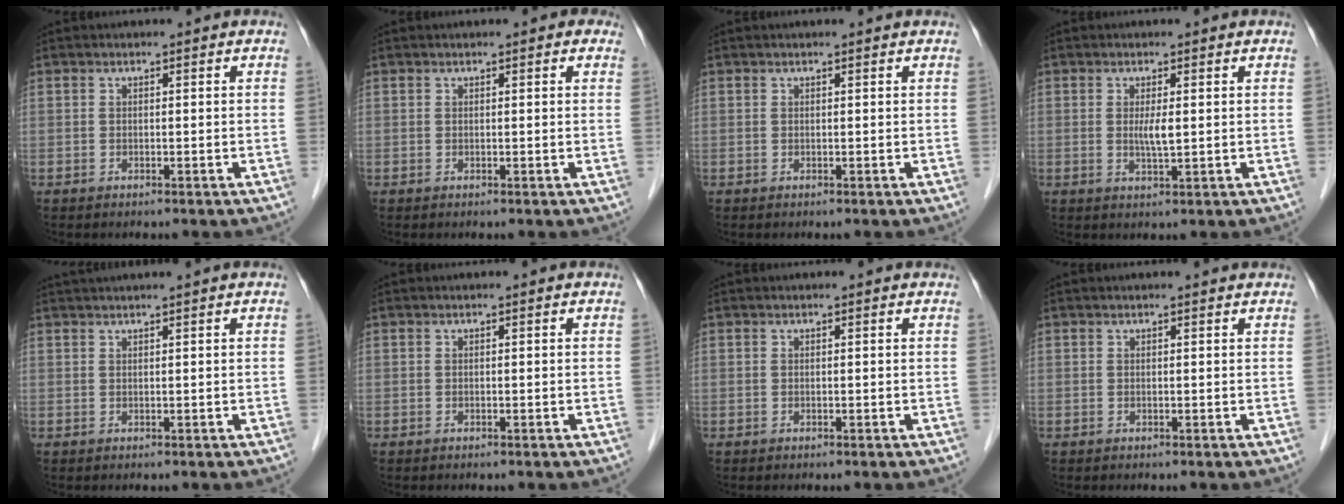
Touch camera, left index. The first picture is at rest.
{"total": 1.1, "force": [0.7, 0.5, 0.7], "torque": [-0.006, 0.003, 0.003]}
{"total": 0.8, "force": [0.7, 0.0, 0.2], "torque": [-0.007, 0.005, 0.010]}
{"total": 2.4, "force": [0.3, 0.3, 2.4], "torque": [-0.048, -0.004, 0.006]}
{"total": 2.8, "force": [2.4, -0.8, 1.3], "torque": [-0.016, 0.021, 0.048]}
{"total": 0.0}
{"total": 0.0}
{"total": 1.3, "force": [1.3, 0.0, 0.3], "torque": [-0.010, 0.006, 0.015]}